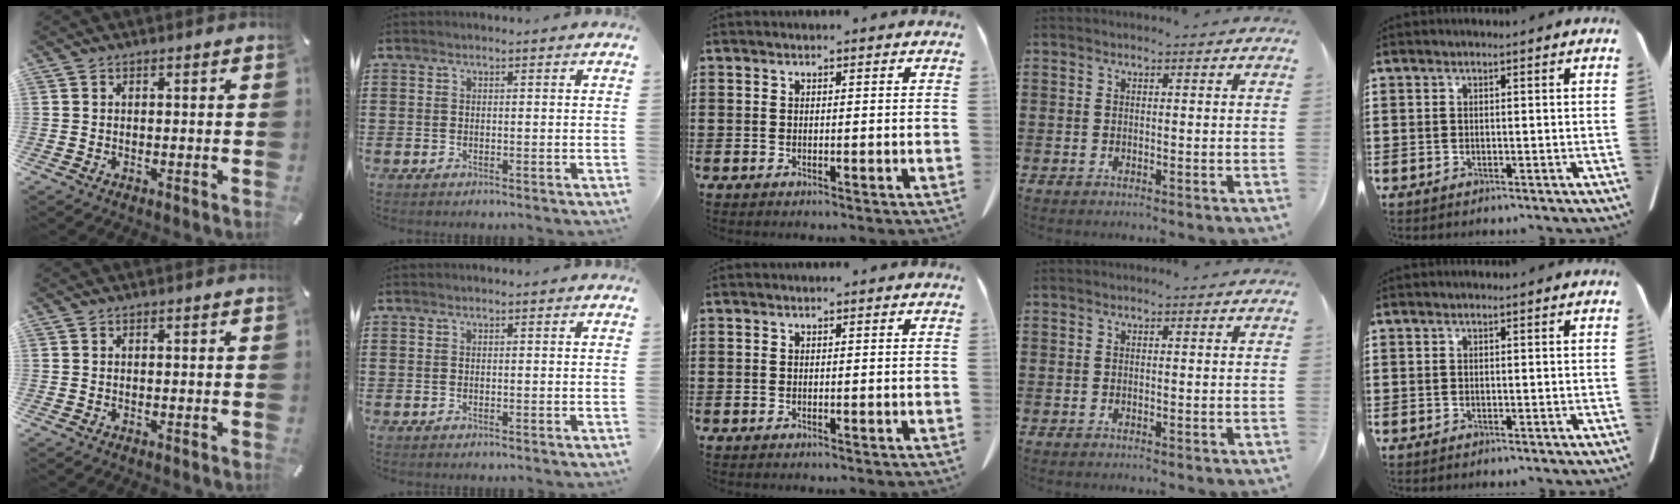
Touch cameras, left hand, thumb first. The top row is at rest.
{}